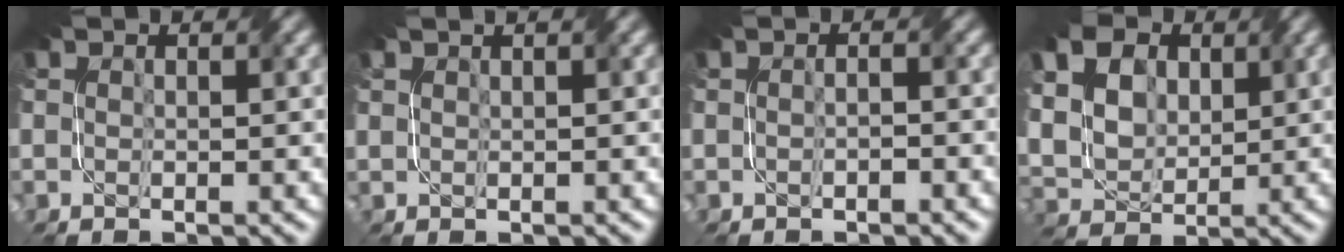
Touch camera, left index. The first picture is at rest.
{"total": 2.5, "force": [1.6, 1.1, 1.6], "torque": [-0.012, 0.010, 0.006]}
{"total": 1.0, "force": [-0.3, 0.2, 0.9], "torque": [-0.013, -0.004, -0.013]}
{"total": 10.7, "force": [4.3, 7.9, 5.9], "torque": [-0.141, 0.027, 0.075]}